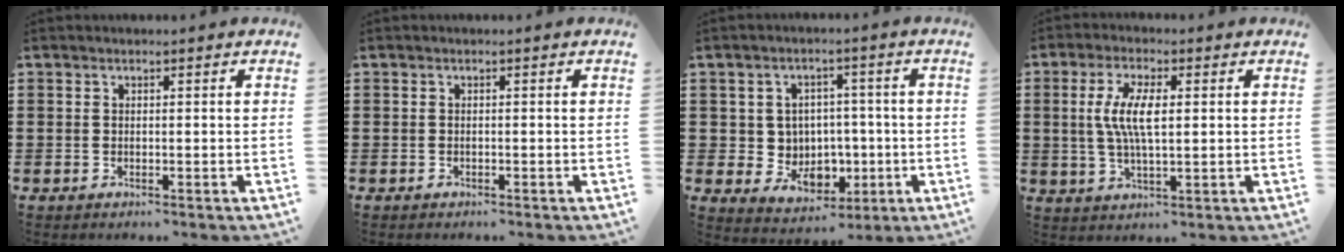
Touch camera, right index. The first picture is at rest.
{"total": 0.6, "force": [-0.6, 0.0, 0.0], "torque": [-0.001, -0.001, -0.012]}
{"total": 5.5, "force": [0.5, 5.4, 1.0], "torque": [-0.032, -0.004, 0.010]}
{"total": 7.0, "force": [0.7, 2.3, 6.6], "torque": [-0.134, 0.005, 0.008]}